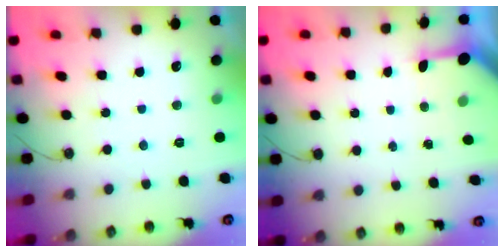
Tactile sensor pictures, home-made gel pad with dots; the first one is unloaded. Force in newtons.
{"total": 3.4, "press": 3.4, "slide": 0.4}